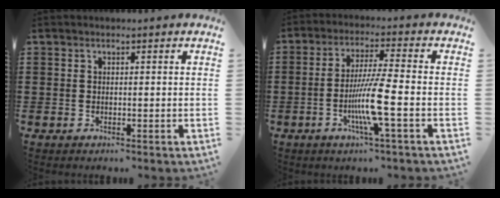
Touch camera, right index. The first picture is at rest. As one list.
[{"total": 8.4, "force": [-2.6, 0.1, 8.0], "torque": [-0.162, -0.018, -0.054]}]